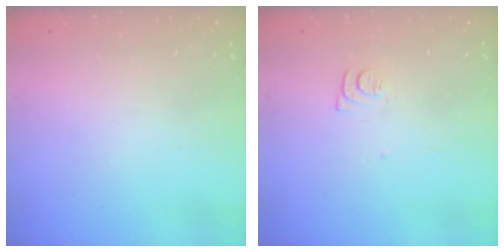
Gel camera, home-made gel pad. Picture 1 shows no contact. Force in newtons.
{"total": 5.9, "press": 5.9, "slide": 0.5}